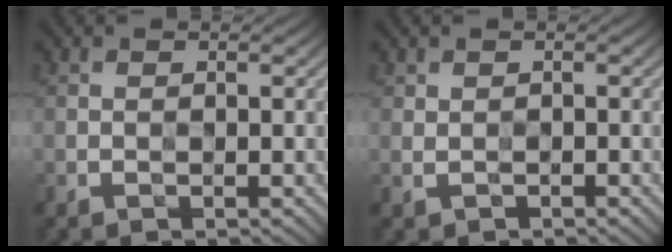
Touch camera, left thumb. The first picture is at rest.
{"total": 0.9, "force": [0.1, 0.7, 0.4], "torque": [-0.010, -0.005, 0.005]}